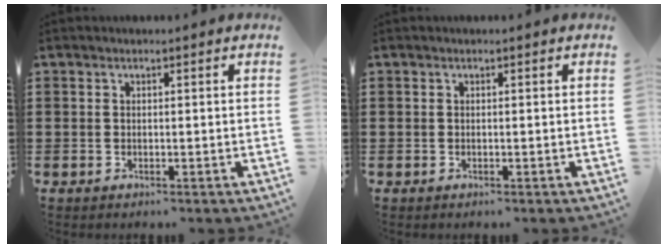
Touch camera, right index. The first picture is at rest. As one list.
[{"total": 0.0}]